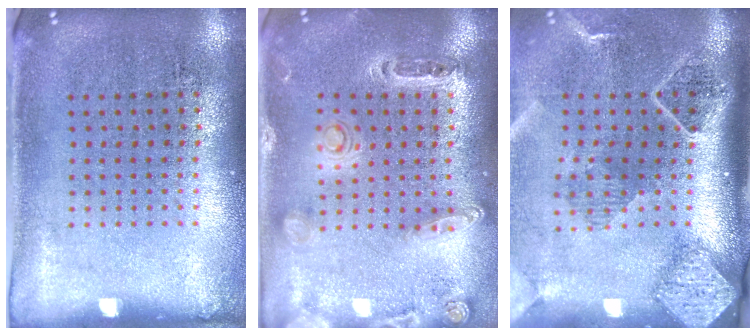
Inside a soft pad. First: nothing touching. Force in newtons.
{"total": 1.0, "press": 1.0, "slide": 0.3}
{"total": 2.7, "press": 2.0, "slide": 1.8}